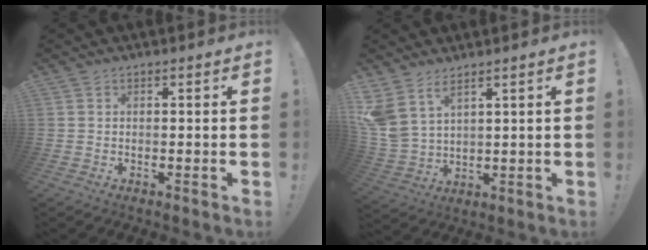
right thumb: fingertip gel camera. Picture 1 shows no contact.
{"total": 7.6, "force": [5.3, 3.4, 4.2], "torque": [-0.100, -0.035, 0.105]}